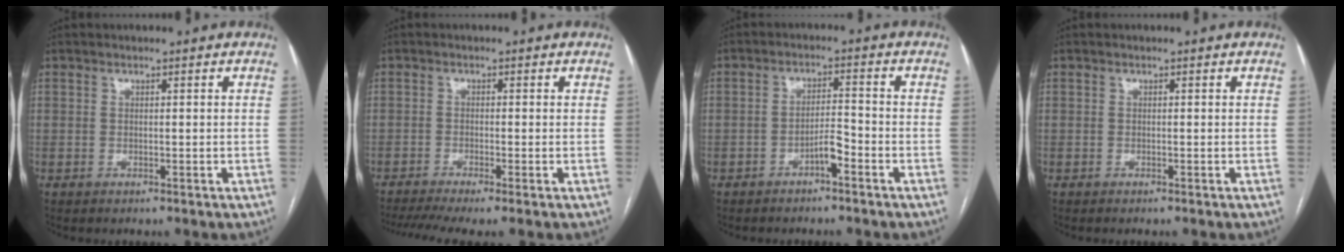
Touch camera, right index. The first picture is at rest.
{"total": 7.2, "force": [-5.2, 0.4, 5.0], "torque": [-0.082, -0.007, -0.086]}
{"total": 3.3, "force": [-2.1, 0.6, 2.5], "torque": [-0.040, 0.007, -0.036]}
{"total": 0.0}